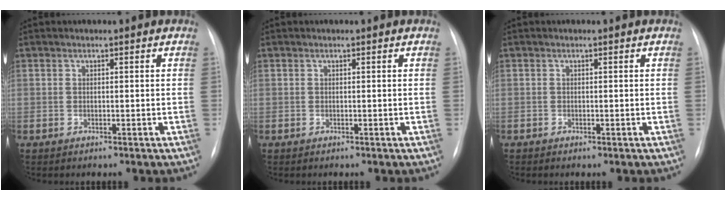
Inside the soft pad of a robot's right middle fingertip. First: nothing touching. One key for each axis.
{"total": 0.0}
{"total": 0.0}